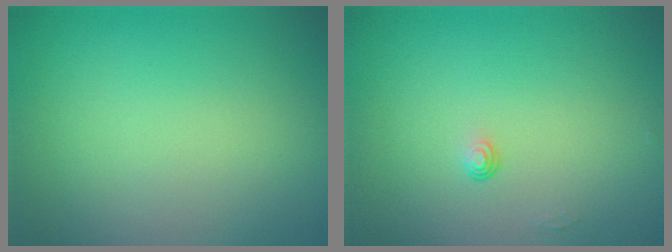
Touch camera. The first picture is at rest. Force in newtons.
{"total": 0.6, "press": 0.4, "slide": 0.5}